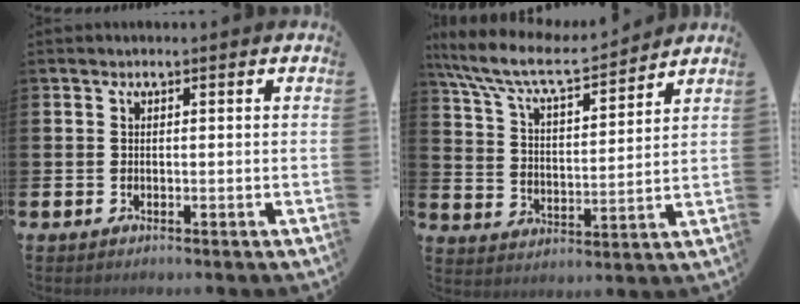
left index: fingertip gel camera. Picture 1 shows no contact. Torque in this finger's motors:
{"motor_torque": [1.08, -1.06, 0.22, 0.21]}